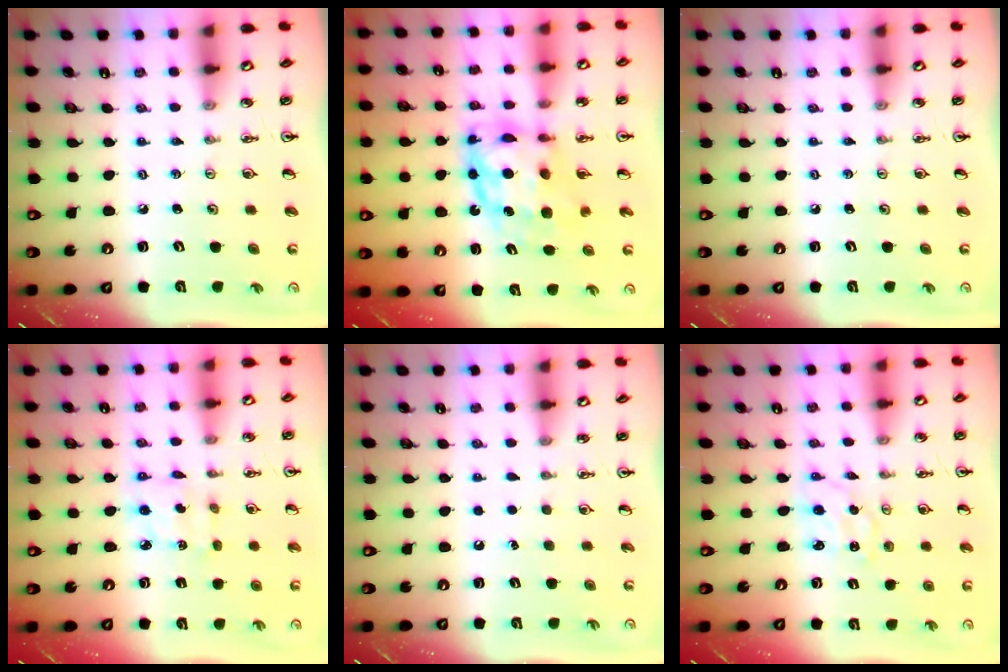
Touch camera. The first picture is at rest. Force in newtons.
{"total": 10.8, "press": 10.8, "slide": 0.9}
{"total": 0.0}
{"total": 2.9, "press": 2.9, "slide": 0.1}
{"total": 1.5, "press": 1.5, "slide": 0.1}
{"total": 1.2, "press": 1.2, "slide": 0.3}